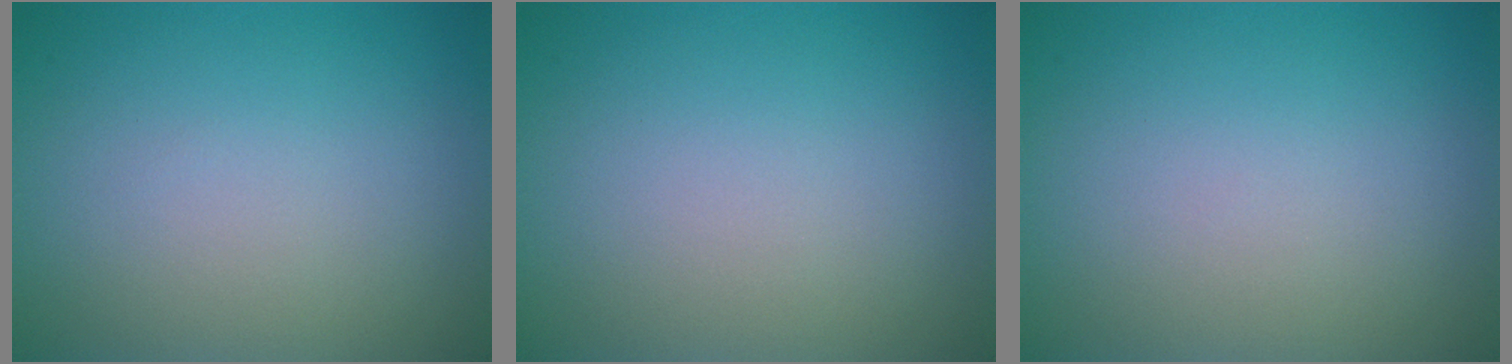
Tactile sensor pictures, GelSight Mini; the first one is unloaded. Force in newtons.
{"total": 0.0}
{"total": 0.0}